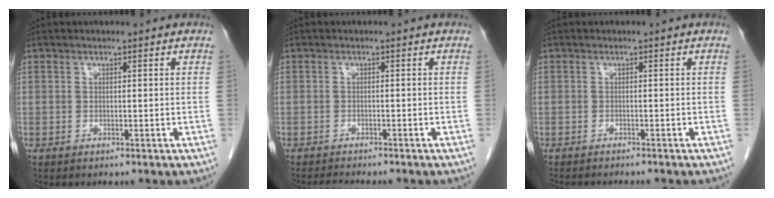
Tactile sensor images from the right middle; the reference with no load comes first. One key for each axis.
{"total": 3.7, "fx": -3.4, "fy": 0.4, "fz": 1.5, "tx": -0.022, "ty": -0.010, "tz": -0.049}
{"total": 4.9, "fx": -4.4, "fy": 0.7, "fz": 2.0, "tx": -0.021, "ty": -0.006, "tz": -0.057}